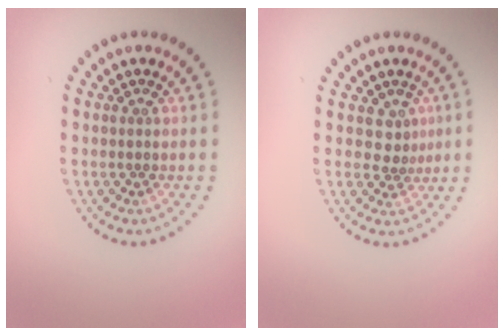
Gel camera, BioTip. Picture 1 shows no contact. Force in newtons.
{"total": 1.7, "press": 1.2, "slide": 1.3}